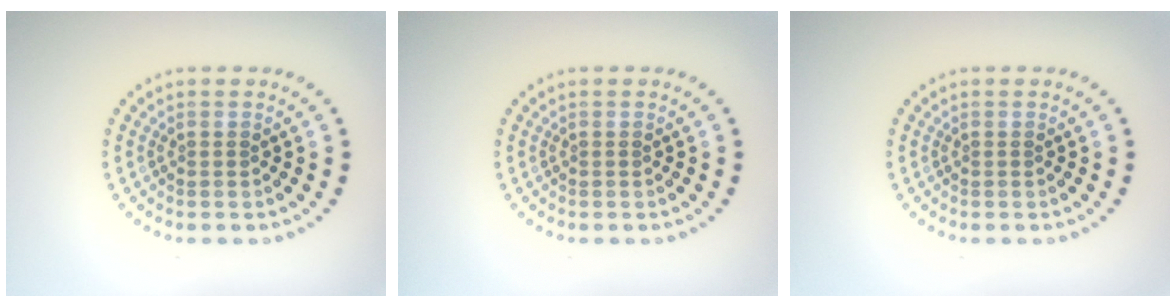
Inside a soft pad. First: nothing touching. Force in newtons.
{"total": 0.0}
{"total": 0.0}